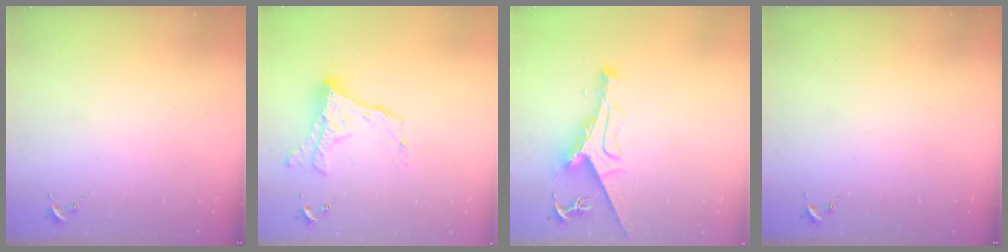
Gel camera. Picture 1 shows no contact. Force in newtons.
{"total": 14.7, "press": 14.7, "slide": 1.0}
{"total": 10.0, "press": 9.9, "slide": 1.3}
{"total": 0.0}